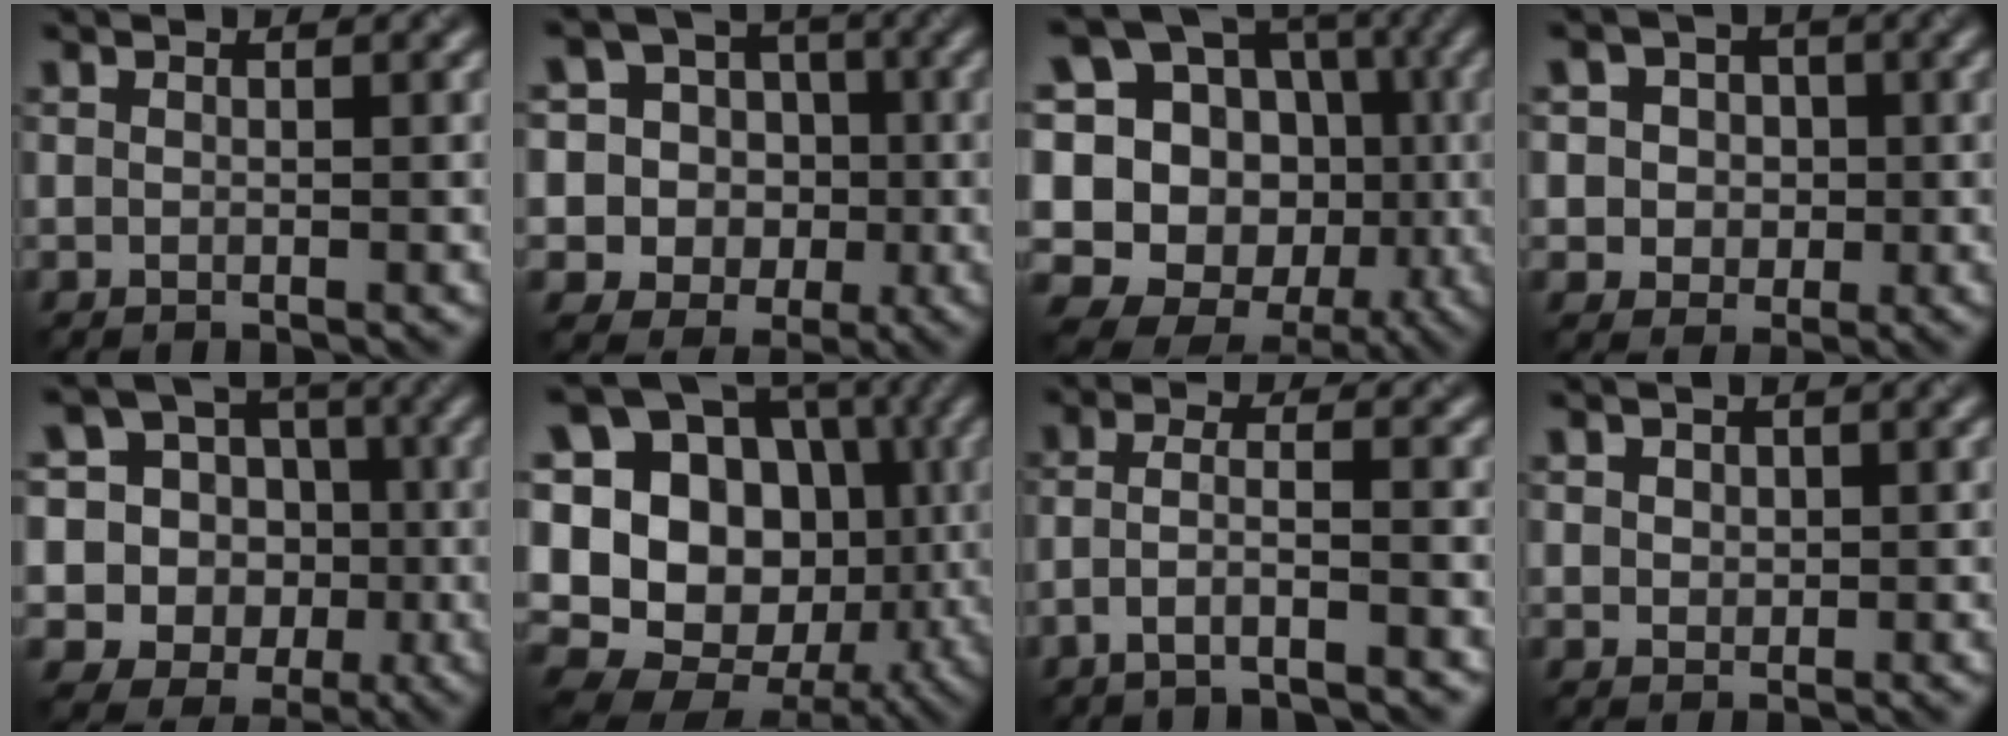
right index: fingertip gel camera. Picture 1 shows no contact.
{"total": 10.8, "force": [0.5, 10.3, 3.2], "torque": [-0.108, 0.040, -0.012]}
{"total": 18.2, "force": [-0.4, 16.1, 8.6], "torque": [-0.197, 0.050, -0.025]}
{"total": 4.5, "force": [0.9, 4.2, 1.5], "torque": [-0.013, 0.014, 0.006]}
{"total": 16.1, "force": [0.6, 15.2, 5.3], "torque": [-0.155, 0.031, -0.008]}
{"total": 20.5, "force": [0.5, 17.0, 11.5], "torque": [-0.219, 0.025, -0.006]}
{"total": 3.0, "force": [-1.7, 0.4, 2.4], "torque": [-0.042, 0.002, -0.046]}
{"total": 1.7, "force": [0.8, 1.3, 0.7], "torque": [-0.015, 0.010, 0.012]}